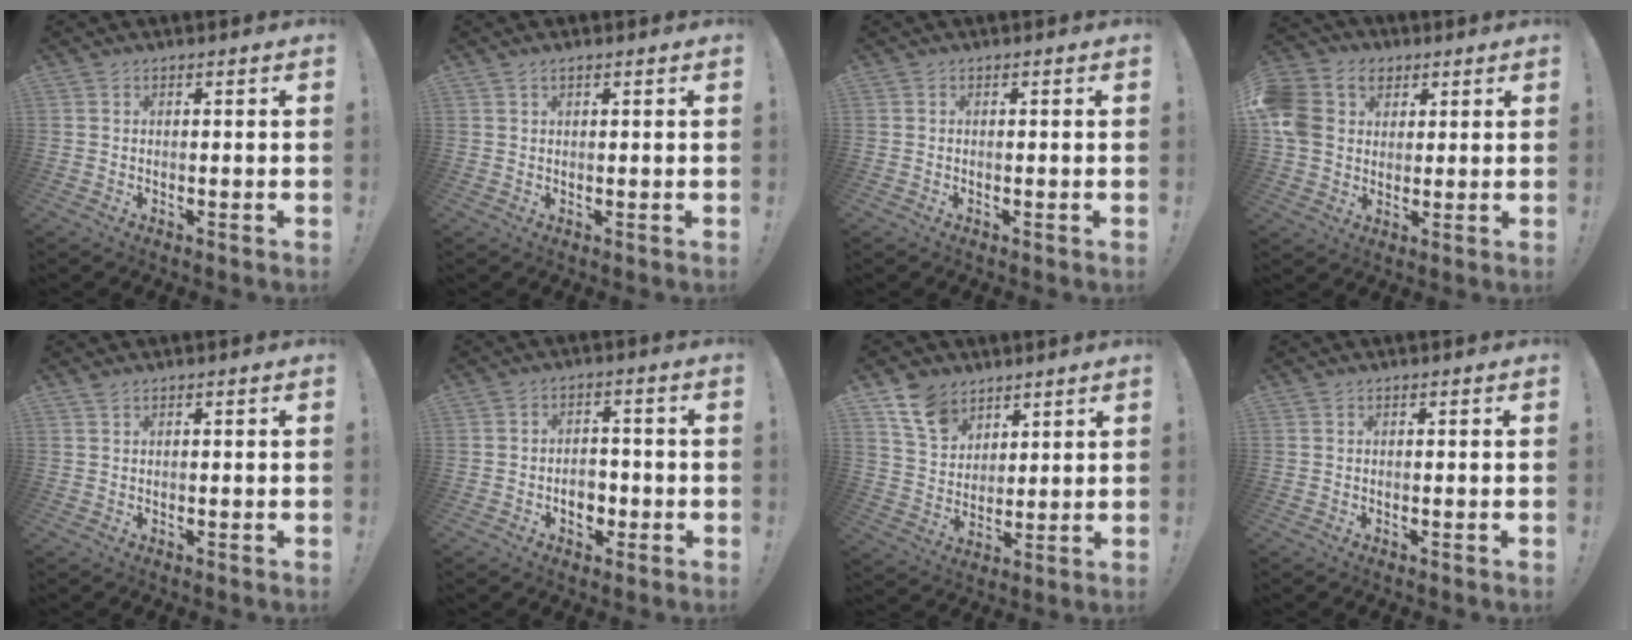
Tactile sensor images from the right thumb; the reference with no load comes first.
{"total": 1.1, "force": [0.8, 0.4, 0.7], "torque": [-0.018, 0.000, 0.015]}
{"total": 0.0}
{"total": 12.5, "force": [3.2, 10.7, 5.7], "torque": [-0.115, 0.002, 0.067]}
{"total": 1.1, "force": [0.9, 0.2, 0.5], "torque": [-0.010, 0.001, 0.017]}
{"total": 6.2, "force": [-1.8, 4.6, 3.7], "torque": [-0.048, 0.007, -0.032]}
{"total": 11.1, "force": [7.6, 7.2, 3.8], "torque": [-0.070, -0.044, 0.150]}
{"total": 0.0}